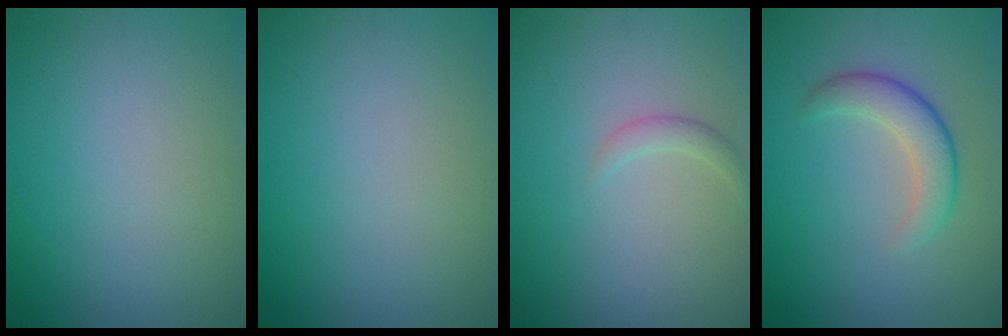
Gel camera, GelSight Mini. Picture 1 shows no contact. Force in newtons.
{"total": 0.0}
{"total": 1.1, "press": 1.1, "slide": 0.1}
{"total": 3.3, "press": 3.3, "slide": 0.0}